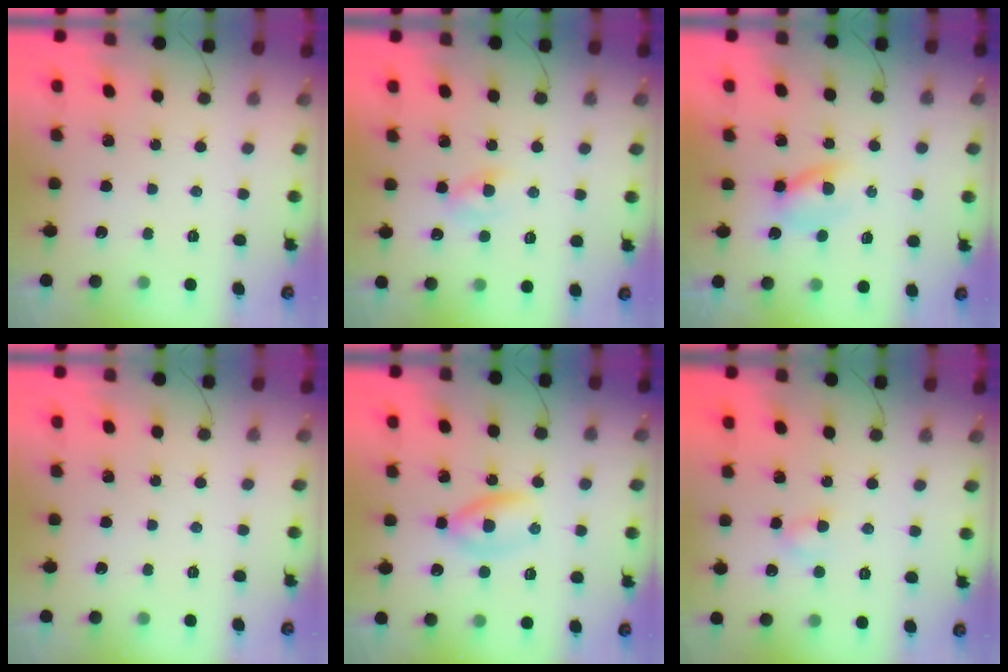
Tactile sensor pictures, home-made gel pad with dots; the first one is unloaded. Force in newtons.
{"total": 2.2, "press": 2.0, "slide": 1.1}
{"total": 3.1, "press": 3.0, "slide": 0.7}
{"total": 0.0}
{"total": 3.0, "press": 2.9, "slide": 0.9}
{"total": 4.0, "press": 3.8, "slide": 1.2}